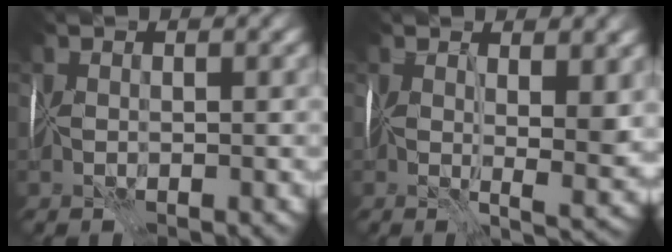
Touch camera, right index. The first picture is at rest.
{"total": 6.1, "force": [1.6, 2.1, 5.5], "torque": [-0.076, -0.017, 0.030]}